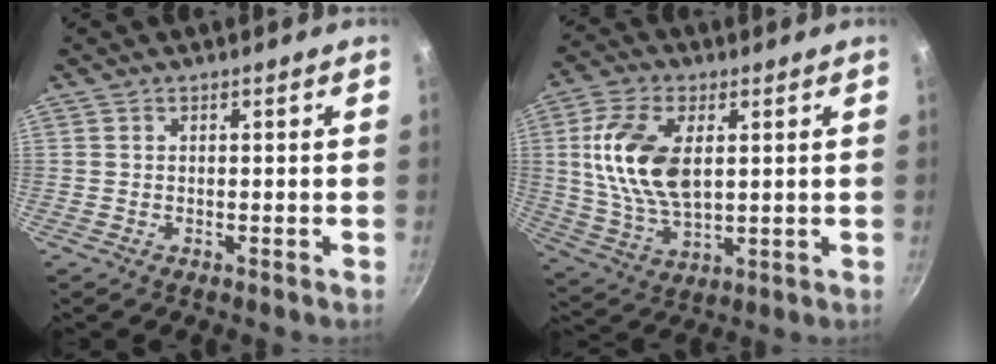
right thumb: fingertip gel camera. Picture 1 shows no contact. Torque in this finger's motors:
{"motor_torque": [-0.70, 1.42, 1.50, -0.01, 0.49]}